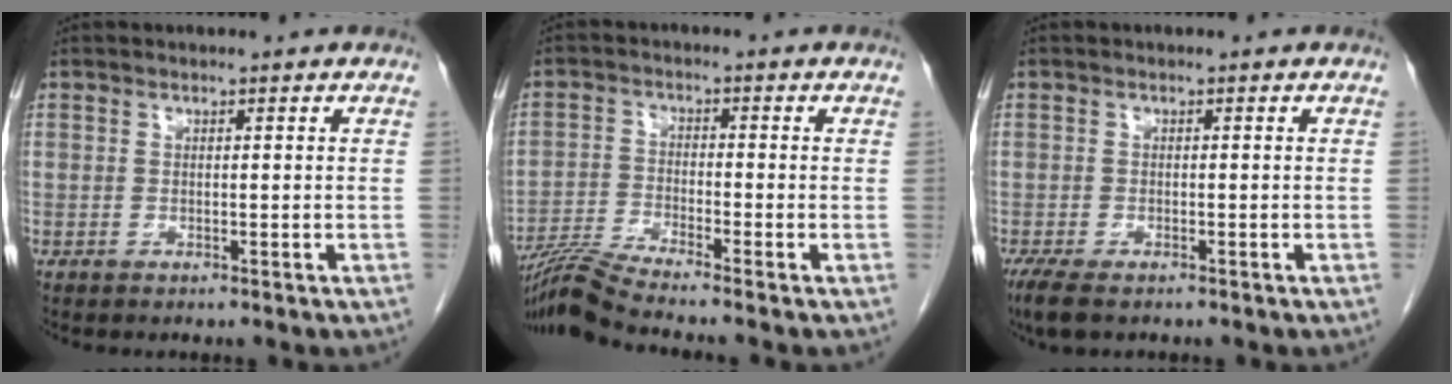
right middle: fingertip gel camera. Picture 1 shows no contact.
{"total": 7.0, "force": [-6.2, -1.8, 2.7], "torque": [-0.058, -0.023, -0.120]}
{"total": 4.5, "force": [-3.2, 1.4, 2.8], "torque": [-0.057, -0.014, -0.049]}